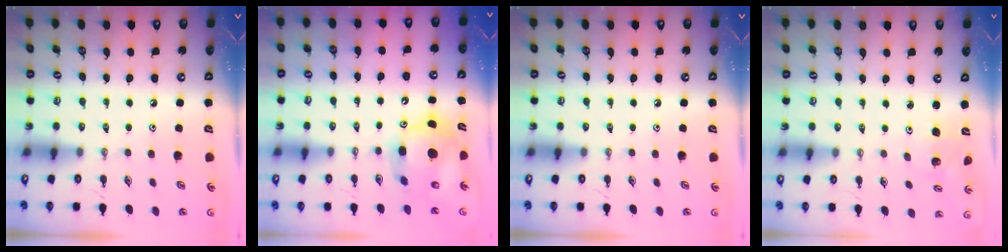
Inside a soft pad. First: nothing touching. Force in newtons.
{"total": 11.0, "press": 10.7, "slide": 2.5}
{"total": 0.0}
{"total": 2.3, "press": 2.3, "slide": 0.2}